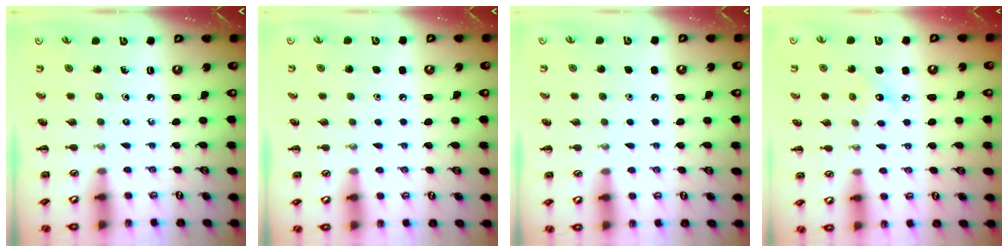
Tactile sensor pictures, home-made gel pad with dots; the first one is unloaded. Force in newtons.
{"total": 1.6, "press": 1.6, "slide": 0.1}
{"total": 1.6, "press": 1.6, "slide": 0.1}
{"total": 5.9, "press": 5.7, "slide": 1.2}